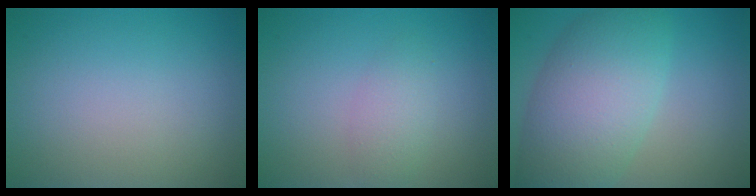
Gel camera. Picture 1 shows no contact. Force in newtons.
{"total": 2.0, "press": 2.0, "slide": 0.1}
{"total": 8.7, "press": 8.7, "slide": 0.3}